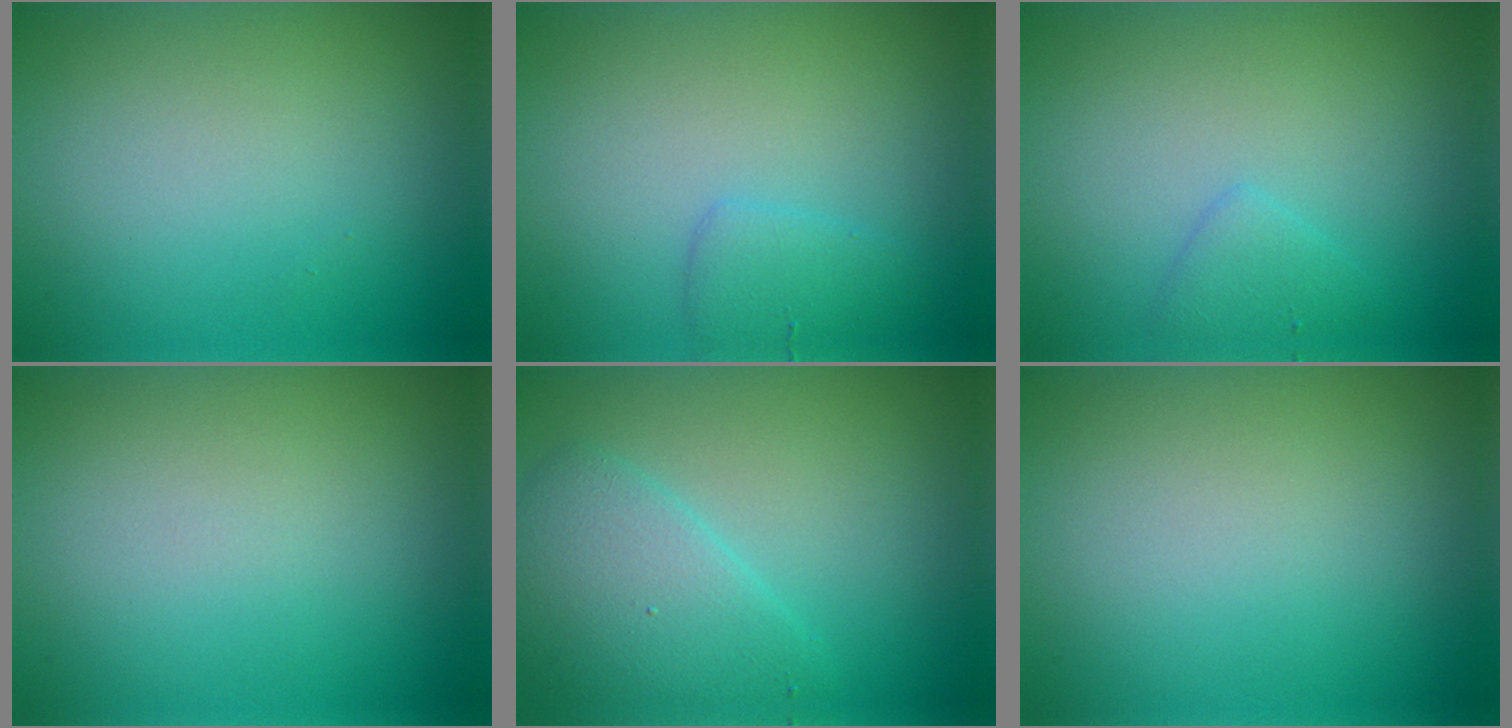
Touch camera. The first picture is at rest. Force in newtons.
{"total": 1.9, "press": 1.9, "slide": 0.1}
{"total": 1.5, "press": 1.5, "slide": 0.1}
{"total": 0.0}
{"total": 3.9, "press": 3.9, "slide": 0.2}
{"total": 0.0}